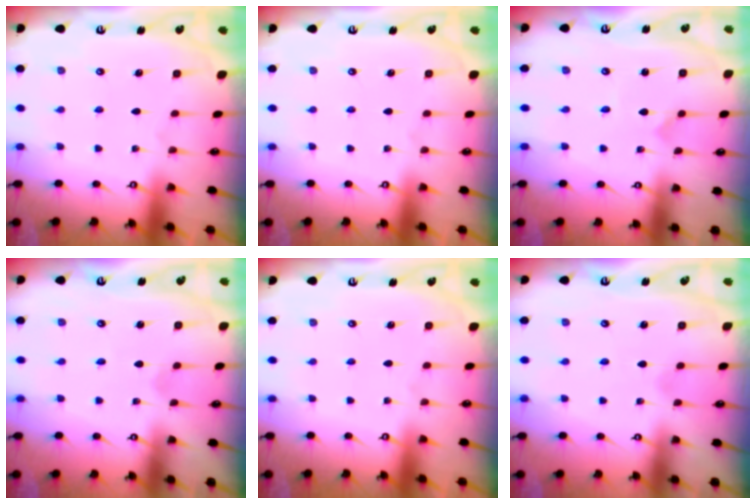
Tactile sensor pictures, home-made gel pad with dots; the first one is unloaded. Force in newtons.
{"total": 0.0}
{"total": 0.0}
{"total": 0.7, "press": 0.7, "slide": 0.1}
{"total": 0.0}
{"total": 1.0, "press": 1.0, "slide": 0.2}